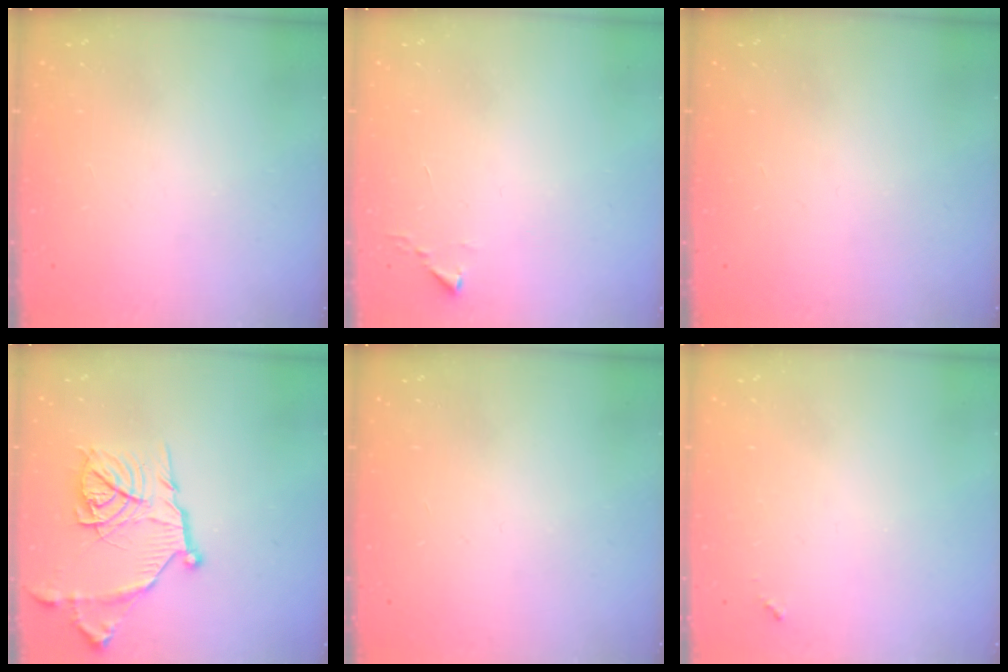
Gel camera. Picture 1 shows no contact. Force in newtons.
{"total": 2.4, "press": 2.4, "slide": 0.3}
{"total": 0.0}
{"total": 17.5, "press": 17.4, "slide": 1.6}
{"total": 0.0}
{"total": 3.5, "press": 3.5, "slide": 0.3}